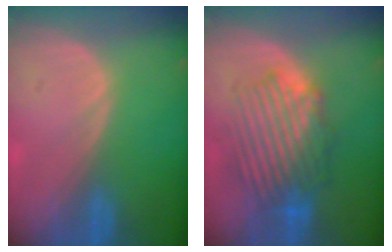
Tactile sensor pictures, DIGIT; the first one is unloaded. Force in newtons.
{"total": 8.9, "press": 8.6, "slide": 2.3}